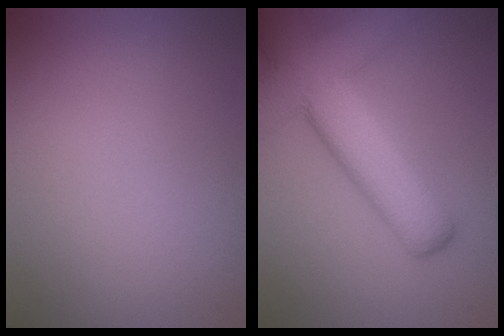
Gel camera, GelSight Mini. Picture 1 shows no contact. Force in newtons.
{"total": 9.4, "press": 9.4, "slide": 0.5}